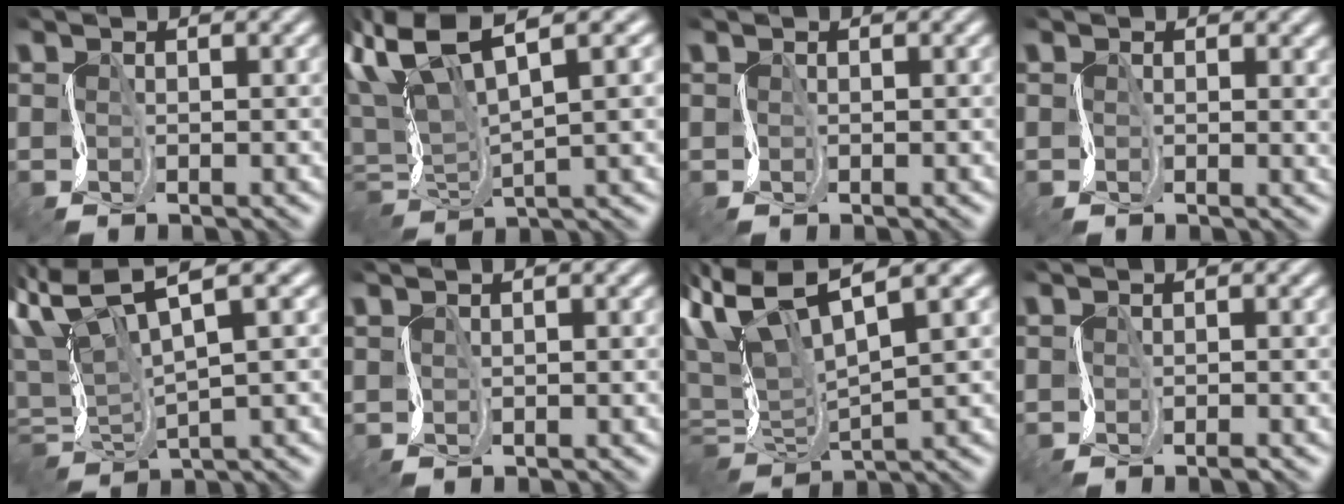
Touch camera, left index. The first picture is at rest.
{"total": 8.3, "force": [2.3, 2.6, 7.5], "torque": [-0.154, 0.014, 0.036]}
{"total": 0.0}
{"total": 2.0, "force": [0.8, 1.3, 1.2], "torque": [-0.029, -0.005, 0.013]}
{"total": 7.7, "force": [1.8, 2.1, 7.2], "torque": [-0.152, 0.012, 0.028]}
{"total": 1.0, "force": [0.8, 0.0, 0.7], "torque": [-0.018, 0.004, 0.015]}
{"total": 8.4, "force": [2.8, 2.3, 7.6], "torque": [-0.168, 0.013, 0.049]}
{"total": 0.9, "force": [-0.2, -0.1, 0.9], "torque": [-0.018, -0.001, -0.003]}